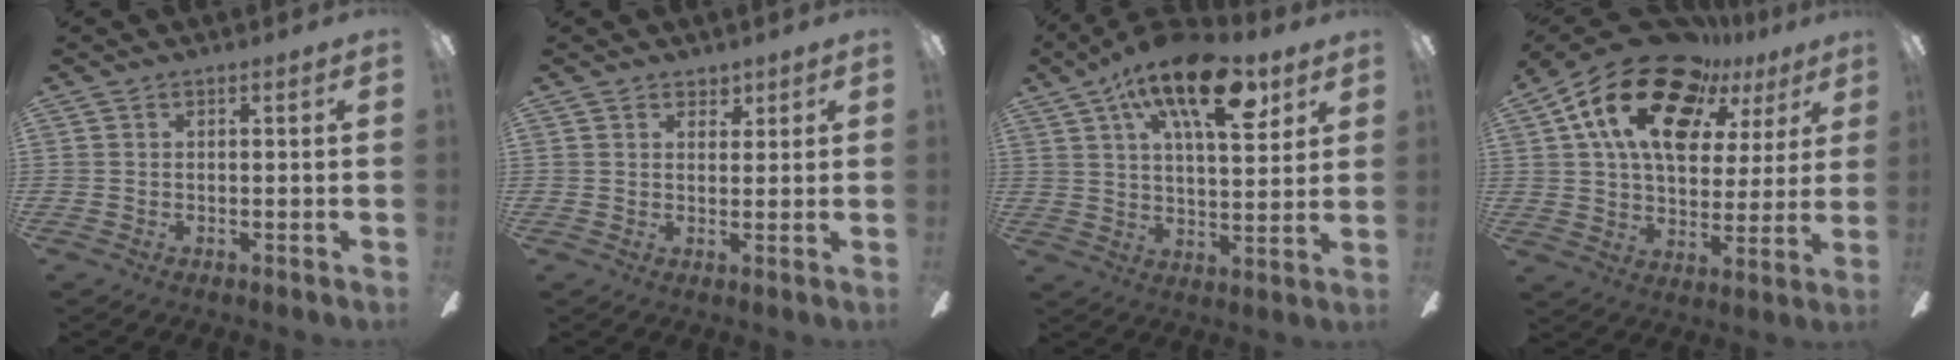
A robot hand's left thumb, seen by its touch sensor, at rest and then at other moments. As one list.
[{"total": 2.8, "force": [2.1, 1.8, 0.5], "torque": [0.001, -0.006, 0.037]}, {"total": 19.1, "force": [9.5, 8.1, 14.5], "torque": [-0.218, -0.032, 0.151]}, {"total": 22.2, "force": [12.6, 12.5, 13.4], "torque": [-0.231, -0.057, 0.221]}]